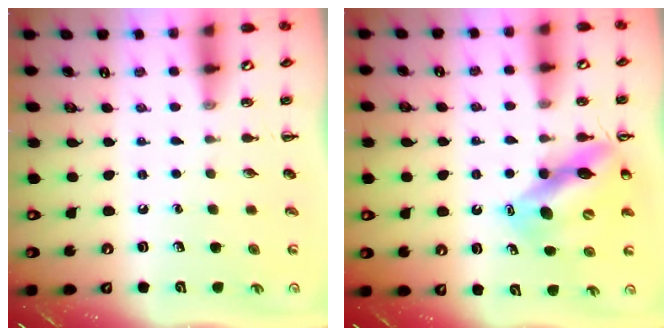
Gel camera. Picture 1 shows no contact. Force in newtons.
{"total": 12.9, "press": 12.5, "slide": 3.4}